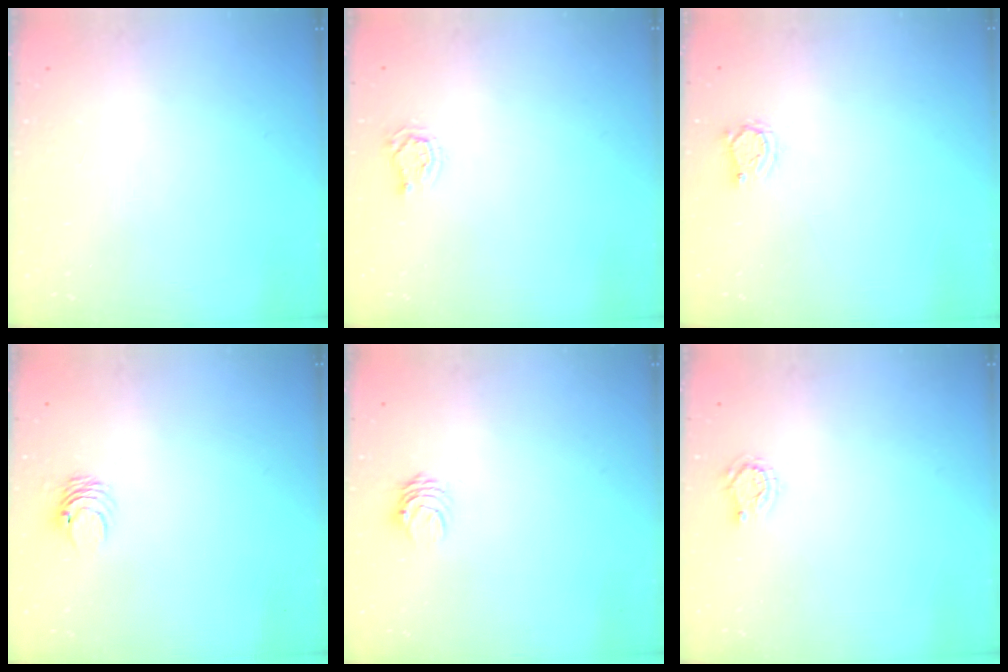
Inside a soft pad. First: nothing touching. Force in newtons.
{"total": 4.8, "press": 4.7, "slide": 0.5}
{"total": 2.9, "press": 2.8, "slide": 0.4}
{"total": 3.9, "press": 3.9, "slide": 0.3}
{"total": 4.1, "press": 4.0, "slide": 0.3}
{"total": 2.5, "press": 2.5, "slide": 0.4}